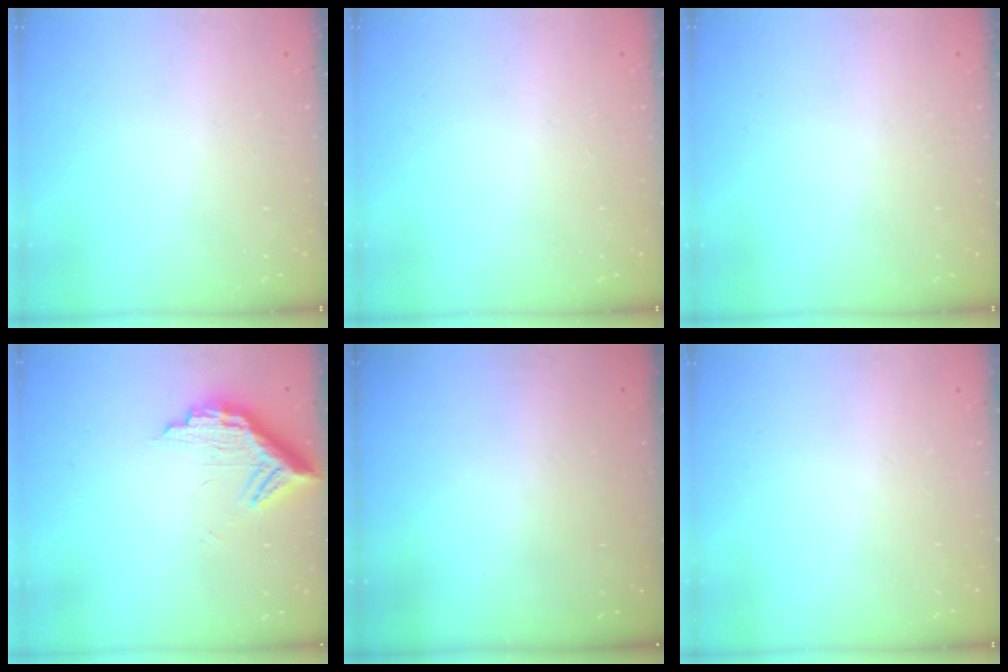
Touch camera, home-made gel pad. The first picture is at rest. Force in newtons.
{"total": 0.0}
{"total": 0.0}
{"total": 11.1, "press": 11.1, "slide": 0.8}
{"total": 2.9, "press": 2.9, "slide": 0.3}
{"total": 0.0}